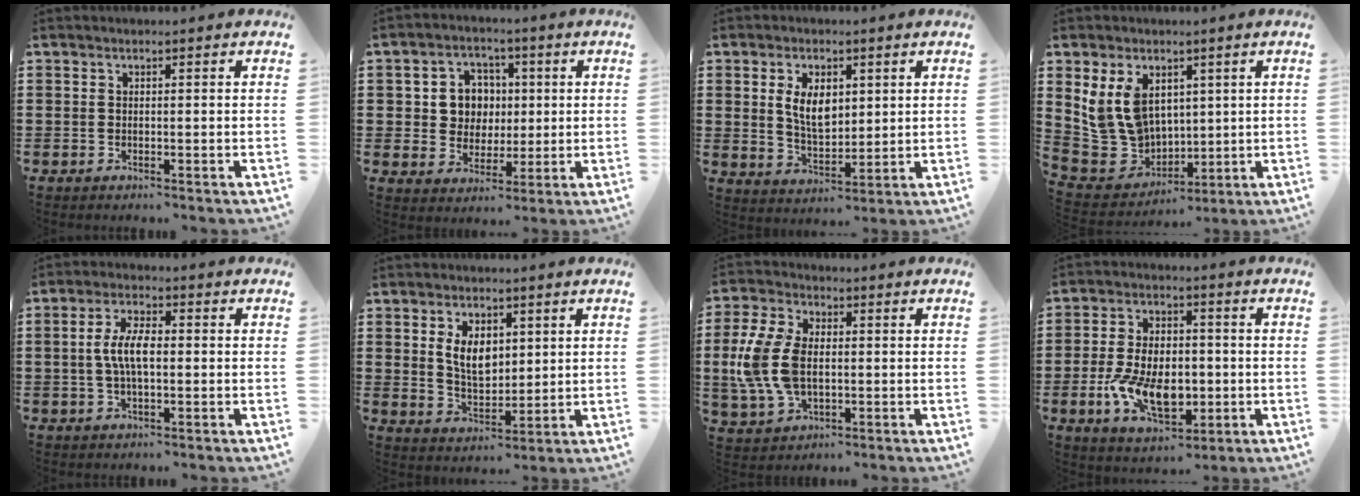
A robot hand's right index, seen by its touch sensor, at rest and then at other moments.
{"total": 6.3, "force": [0.8, 5.8, 2.1], "torque": [-0.060, 0.017, 0.012]}
{"total": 6.3, "force": [1.6, 3.6, 4.9], "torque": [-0.089, 0.004, 0.024]}
{"total": 10.6, "force": [3.3, 8.1, 5.9], "torque": [-0.170, 0.007, 0.064]}
{"total": 6.1, "force": [-0.1, 2.4, 5.6], "torque": [-0.124, -0.002, -0.010]}
{"total": 6.2, "force": [1.7, 3.8, 4.6], "torque": [-0.087, 0.005, 0.027]}
{"total": 10.5, "force": [-0.1, 6.6, 8.1], "torque": [-0.207, 0.003, -0.009]}
{"total": 10.5, "force": [-2.5, 6.0, 8.2], "torque": [-0.177, 0.005, -0.043]}